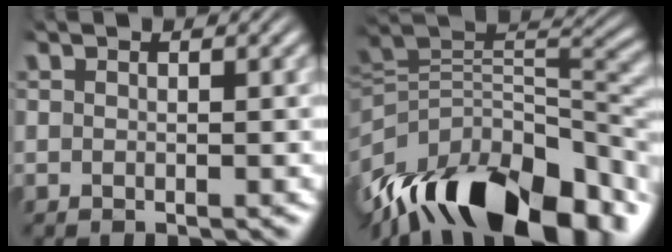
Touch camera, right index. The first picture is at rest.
{"total": 17.2, "force": [-5.1, 10.3, 12.7], "torque": [-0.228, -0.044, -0.059]}